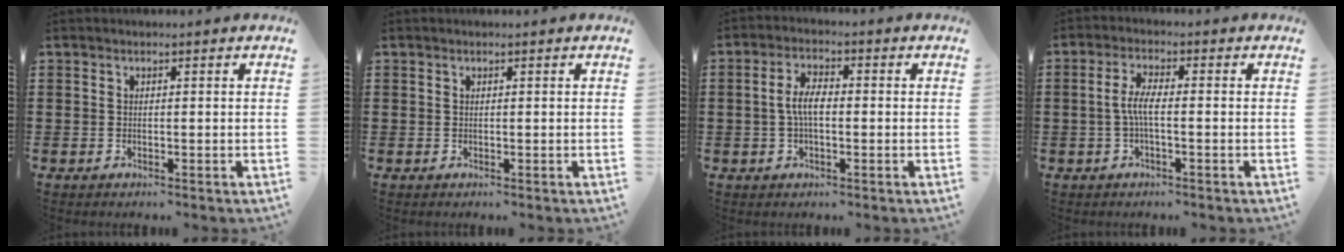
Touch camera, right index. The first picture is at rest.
{"total": 0.0}
{"total": 4.8, "force": [-0.4, 2.1, 4.2], "torque": [-0.092, 0.001, -0.013]}
{"total": 4.0, "force": [-0.8, 1.0, 3.8], "torque": [-0.090, -0.004, -0.023]}